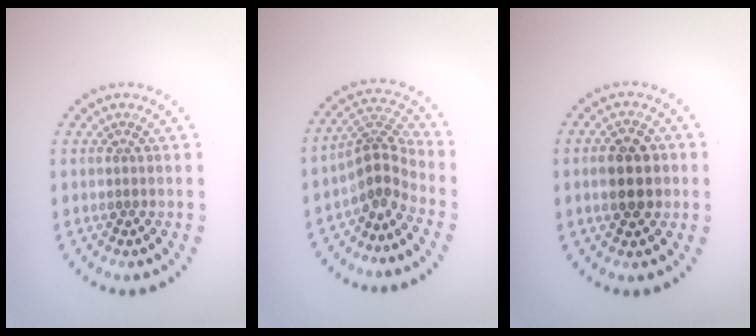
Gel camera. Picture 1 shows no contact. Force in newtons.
{"total": 3.4, "press": 2.4, "slide": 2.5}
{"total": 3.6, "press": 3.6, "slide": 0.2}